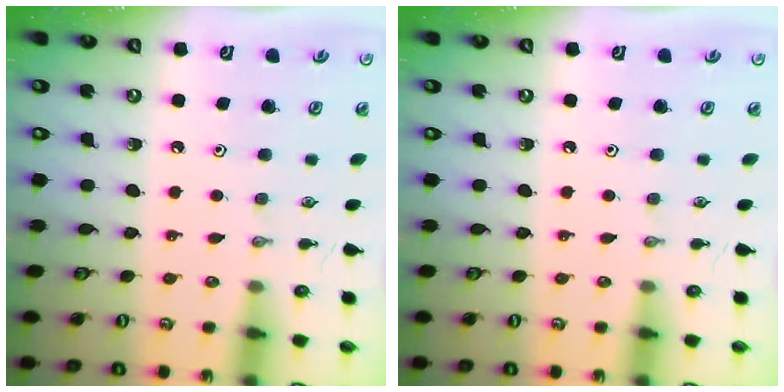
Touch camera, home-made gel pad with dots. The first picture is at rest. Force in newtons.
{"total": 0.0}